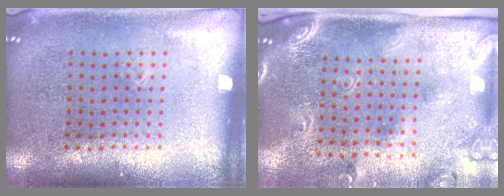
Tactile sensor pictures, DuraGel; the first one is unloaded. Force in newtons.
{"total": 2.5, "press": 1.7, "slide": 1.8}